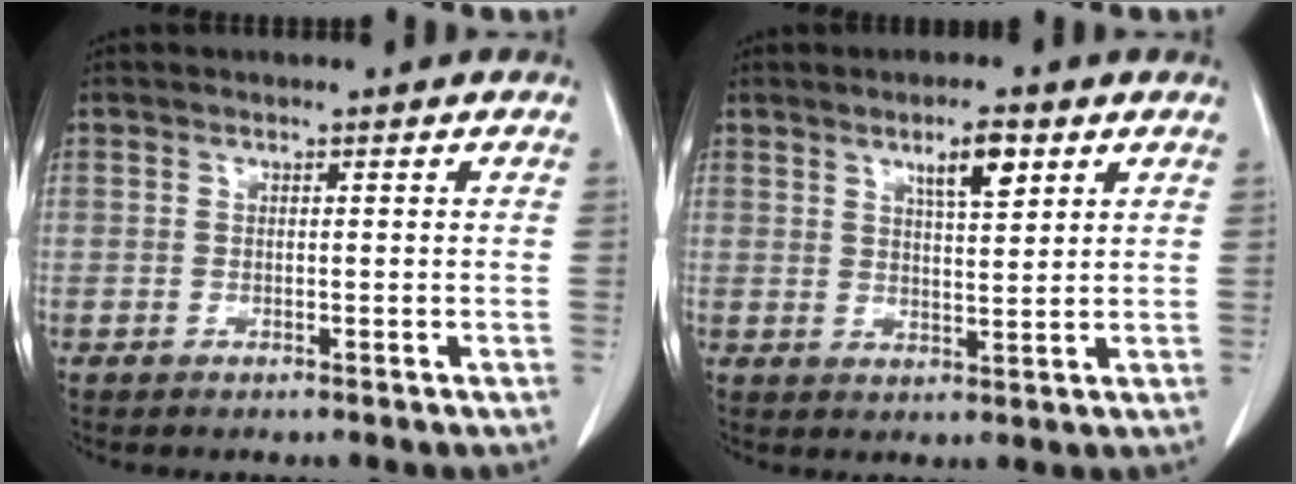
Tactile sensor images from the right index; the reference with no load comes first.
{"total": 5.0, "force": [2.9, 1.0, 4.0], "torque": [-0.072, -0.003, 0.048]}